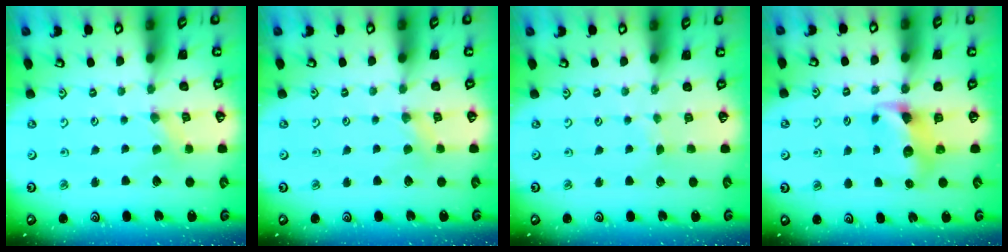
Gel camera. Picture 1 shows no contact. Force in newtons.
{"total": 1.9, "press": 1.9, "slide": 0.5}
{"total": 1.1, "press": 1.1, "slide": 0.2}
{"total": 7.0, "press": 7.0, "slide": 0.7}